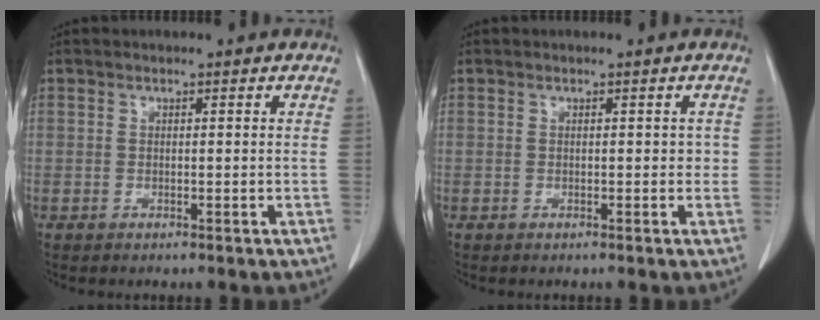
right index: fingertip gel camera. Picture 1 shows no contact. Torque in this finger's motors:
{"motor_torque": [0.25, -0.18, 0.04, 0.01]}